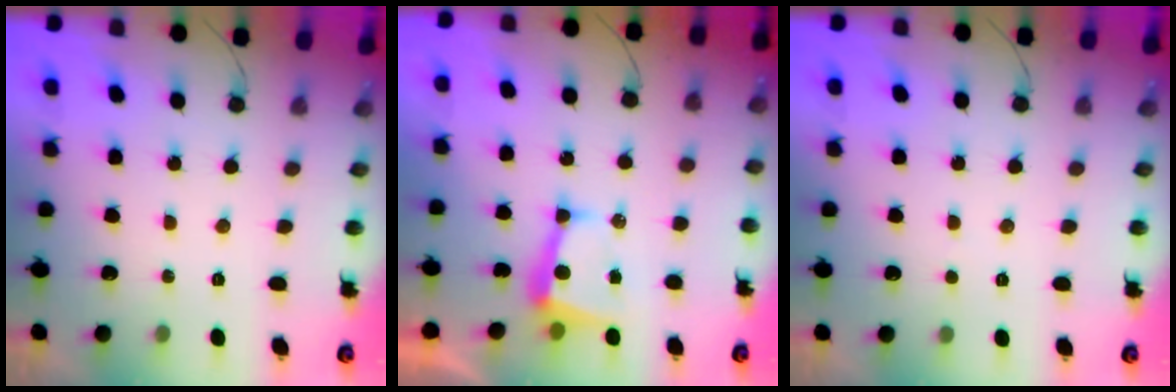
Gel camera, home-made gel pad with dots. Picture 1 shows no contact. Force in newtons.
{"total": 6.2, "press": 6.2, "slide": 0.3}
{"total": 2.7, "press": 2.7, "slide": 0.3}